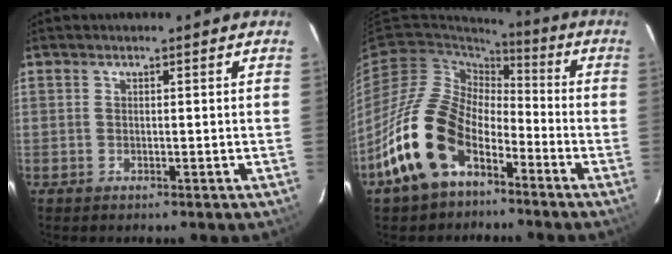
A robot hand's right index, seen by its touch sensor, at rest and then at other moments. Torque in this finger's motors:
{"motor_torque": [1.16, -0.86, 1.06, 0.21]}